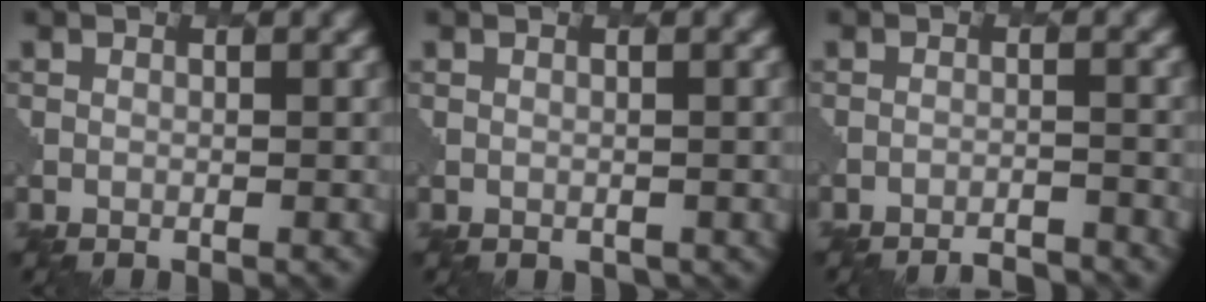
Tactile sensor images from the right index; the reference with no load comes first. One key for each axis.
{"total": 0.9, "fx": -0.2, "fy": 0.8, "fz": 0.2, "tx": -0.005, "ty": -0.003, "tz": 0.002}
{"total": 3.7, "fx": -3.6, "fy": 0.4, "fz": 0.8, "tx": -0.006, "ty": 0.007, "tz": -0.053}